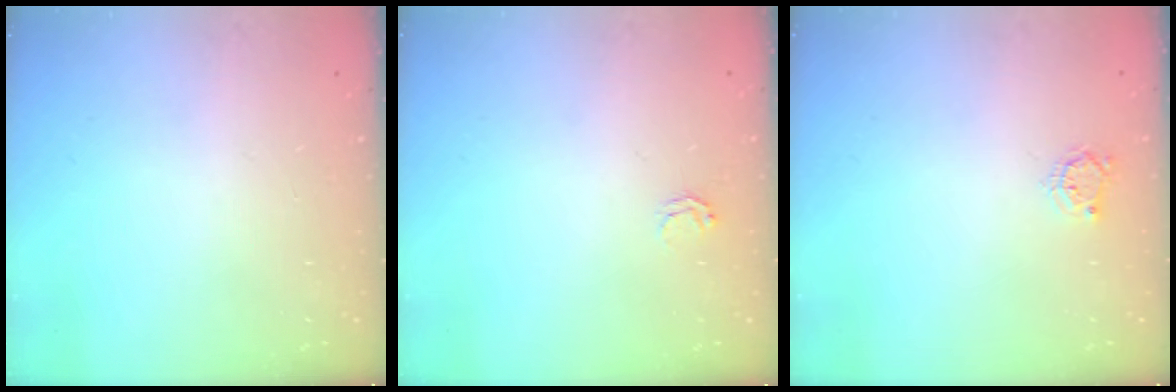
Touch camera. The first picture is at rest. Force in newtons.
{"total": 2.5, "press": 2.5, "slide": 0.2}
{"total": 3.4, "press": 3.4, "slide": 0.4}